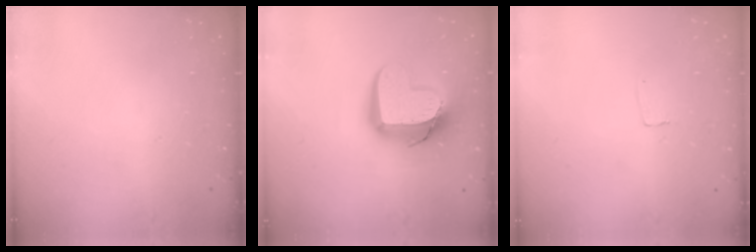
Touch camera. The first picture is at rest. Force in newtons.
{"total": 15.1, "press": 15.0, "slide": 1.4}
{"total": 3.0, "press": 3.0, "slide": 0.2}